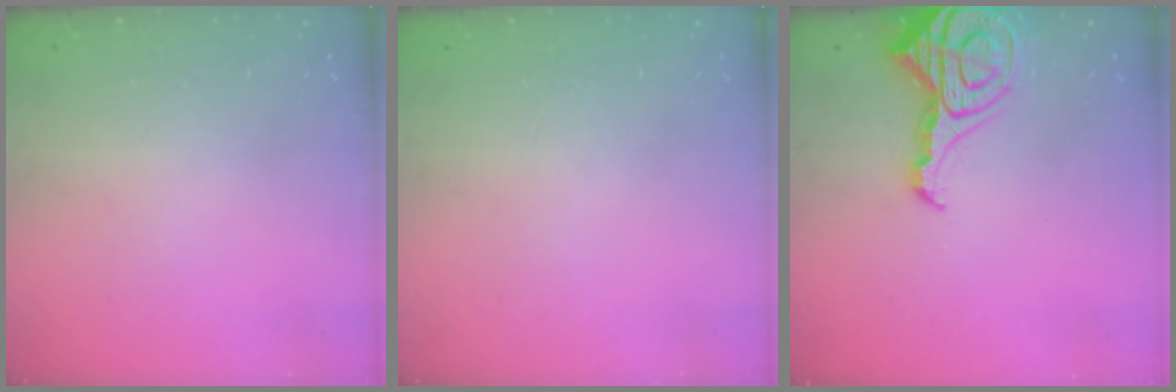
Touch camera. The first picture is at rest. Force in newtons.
{"total": 0.0}
{"total": 13.3, "press": 13.2, "slide": 1.4}